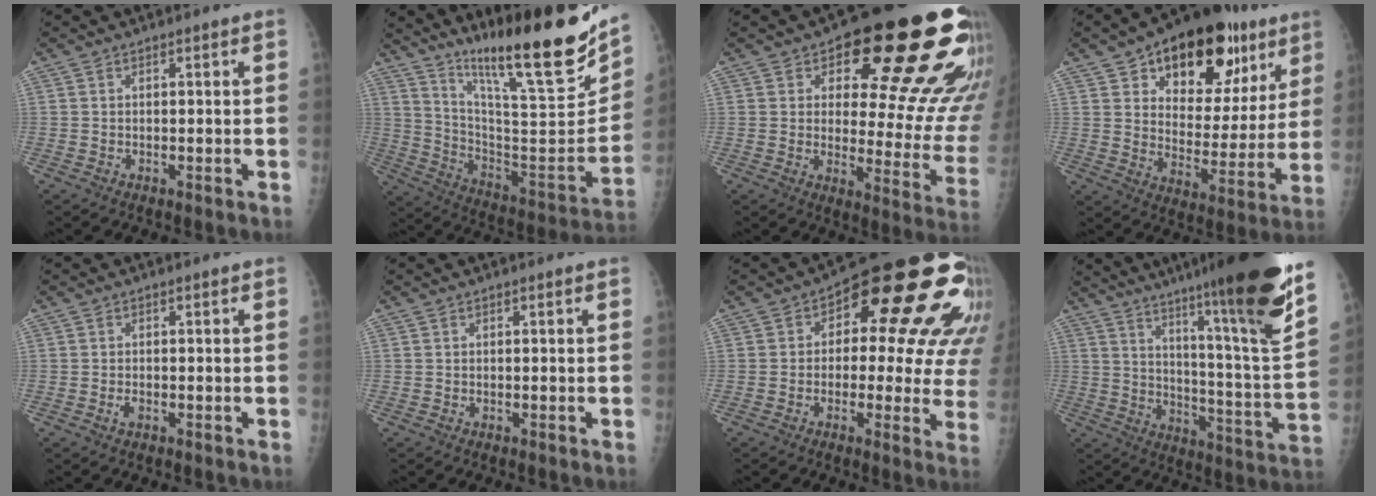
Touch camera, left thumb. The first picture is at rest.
{"total": 25.7, "force": [19.0, 3.1, 17.0], "torque": [-0.244, -0.106, 0.313]}
{"total": 23.7, "force": [12.4, 9.5, 17.8], "torque": [-0.178, -0.051, 0.160]}
{"total": 24.6, "force": [13.0, 13.6, 15.8], "torque": [-0.182, -0.024, 0.199]}
{"total": 1.1, "force": [-0.4, 0.6, 0.8], "torque": [-0.016, -0.001, -0.007]}
{"total": 0.0}
{"total": 22.5, "force": [7.4, 11.2, 18.0], "torque": [-0.170, 0.017, 0.084]}
{"total": 26.6, "force": [18.3, 0.9, 19.3], "torque": [-0.272, -0.106, 0.270]}